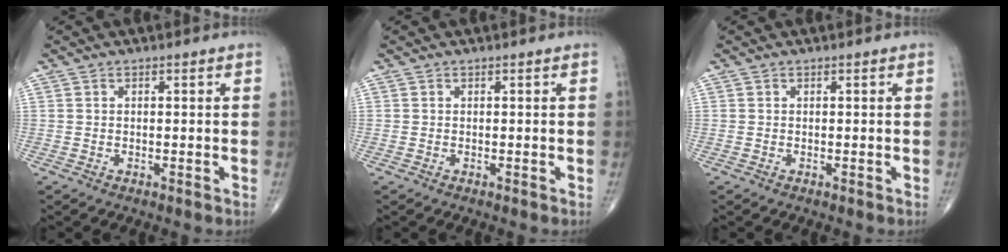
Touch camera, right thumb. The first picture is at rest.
{"total": 0.0}
{"total": 0.0}